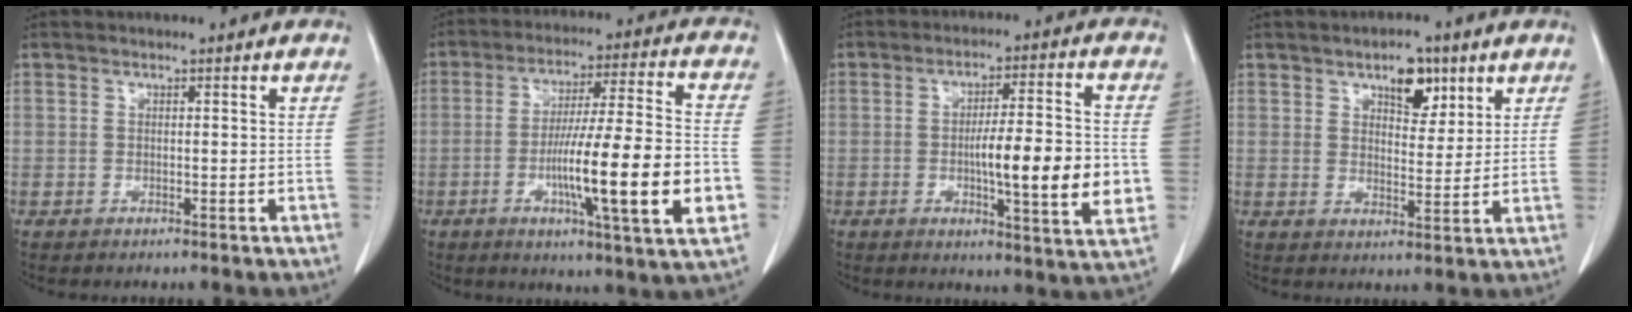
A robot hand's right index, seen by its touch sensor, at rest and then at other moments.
{"total": 18.5, "force": [-4.7, 0.5, 17.9], "torque": [-0.269, -0.007, -0.073]}
{"total": 13.3, "force": [-1.8, 1.3, 13.1], "torque": [-0.194, -0.004, -0.029]}
{"total": 6.0, "force": [3.6, 2.8, 4.0], "torque": [-0.057, 0.003, 0.055]}